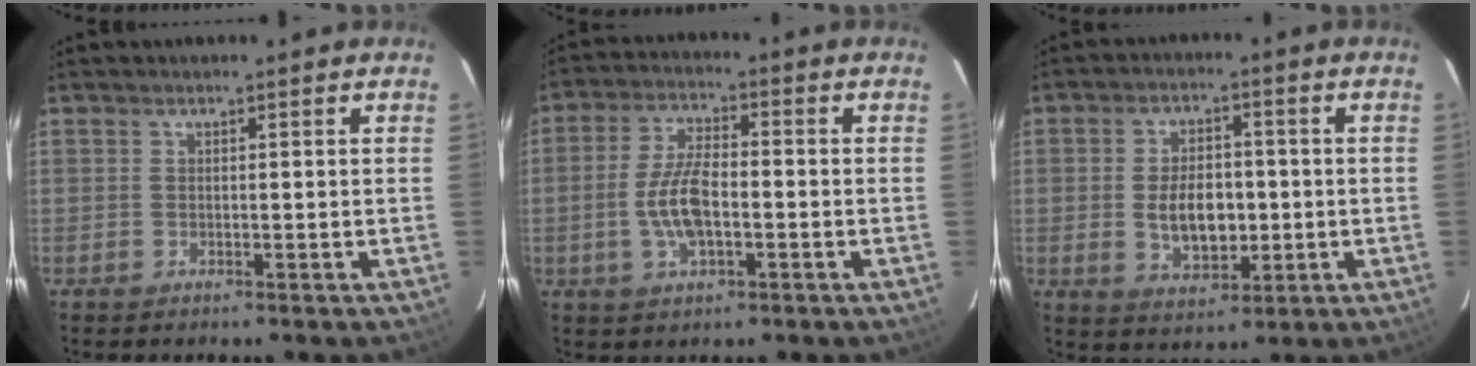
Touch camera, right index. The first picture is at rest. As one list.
[{"total": 8.5, "force": [-2.0, 3.4, 7.5], "torque": [-0.154, 0.004, -0.037]}, {"total": 9.0, "force": [-1.0, 5.3, 7.2], "torque": [-0.138, -0.001, -0.007]}]